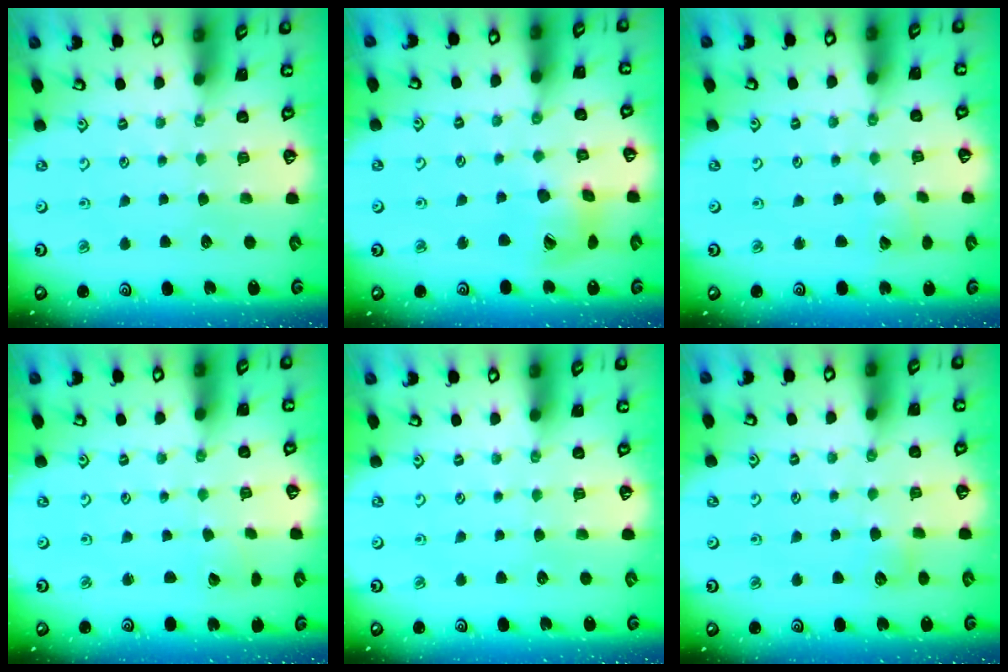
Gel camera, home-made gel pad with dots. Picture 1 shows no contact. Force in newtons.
{"total": 11.3, "press": 11.2, "slide": 1.6}
{"total": 3.4, "press": 3.4, "slide": 0.2}
{"total": 1.4, "press": 1.4, "slide": 0.0}
{"total": 0.0}
{"total": 4.2, "press": 4.2, "slide": 0.6}